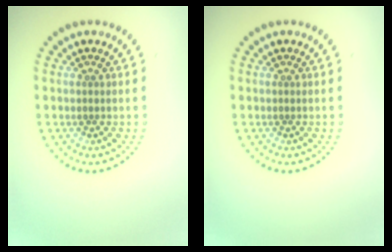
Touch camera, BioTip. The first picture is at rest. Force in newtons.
{"total": 0.0}